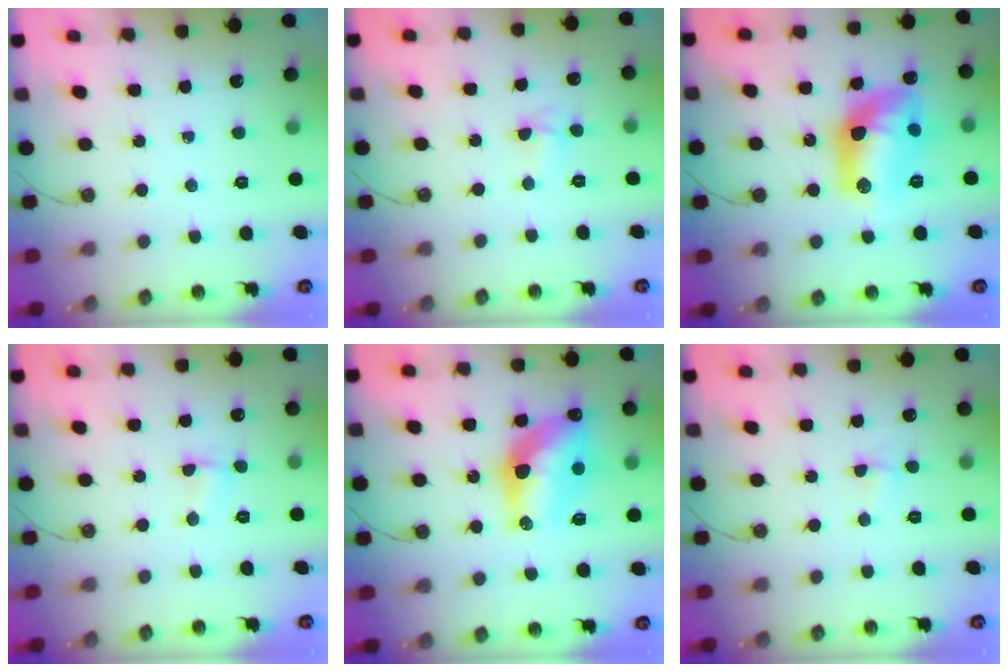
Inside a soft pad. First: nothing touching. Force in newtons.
{"total": 4.2, "press": 2.8, "slide": 3.1}
{"total": 13.4, "press": 13.3, "slide": 1.0}
{"total": 2.0, "press": 1.9, "slide": 0.5}
{"total": 13.8, "press": 13.8, "slide": 0.8}
{"total": 2.0, "press": 1.9, "slide": 0.5}